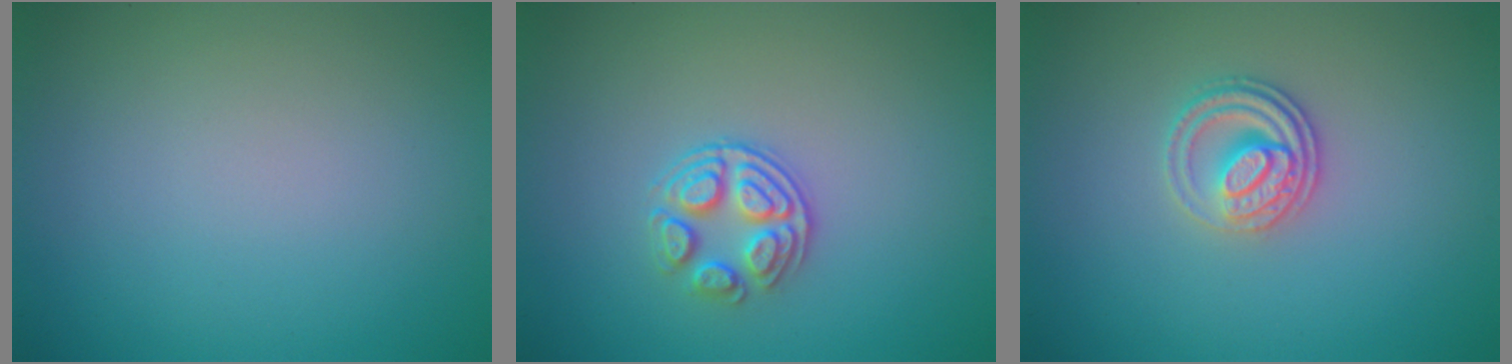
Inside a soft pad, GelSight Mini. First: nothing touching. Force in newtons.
{"total": 3.0, "press": 2.6, "slide": 1.5}
{"total": 2.8, "press": 2.6, "slide": 1.0}